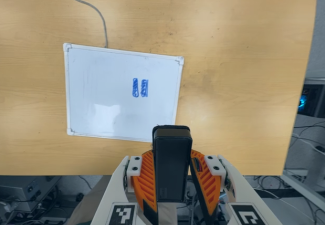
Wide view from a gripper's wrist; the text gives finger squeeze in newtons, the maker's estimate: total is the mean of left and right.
{"total": 5.7, "left": 4.1, "right": 7.3}